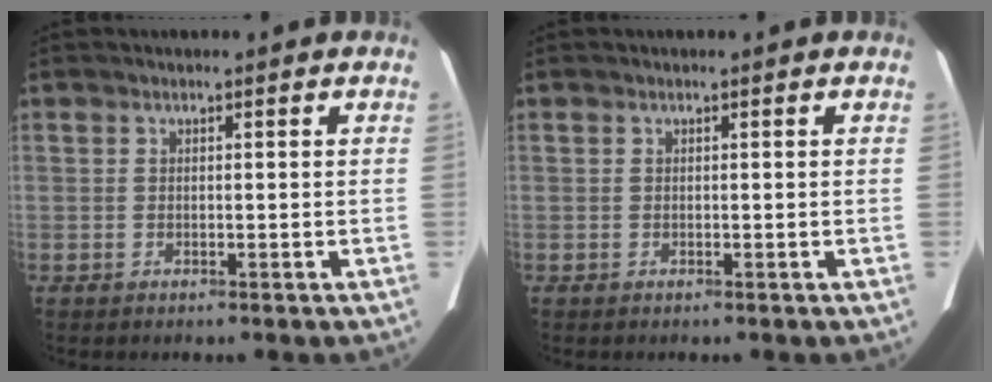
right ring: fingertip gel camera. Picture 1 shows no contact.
{"total": 0.0}